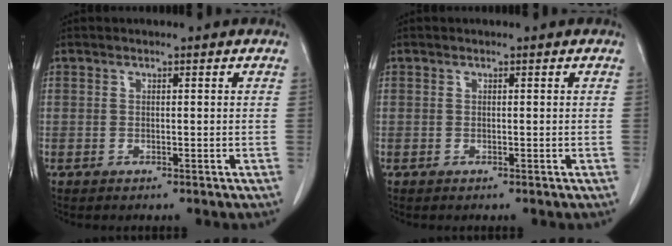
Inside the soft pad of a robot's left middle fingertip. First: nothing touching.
{"total": 0.0}